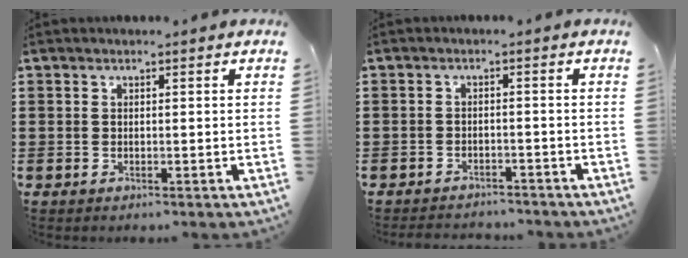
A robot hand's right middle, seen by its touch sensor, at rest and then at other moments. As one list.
[{"total": 2.1, "force": [-2.1, 0.2, -0.1], "torque": [-0.007, -0.001, -0.045]}]